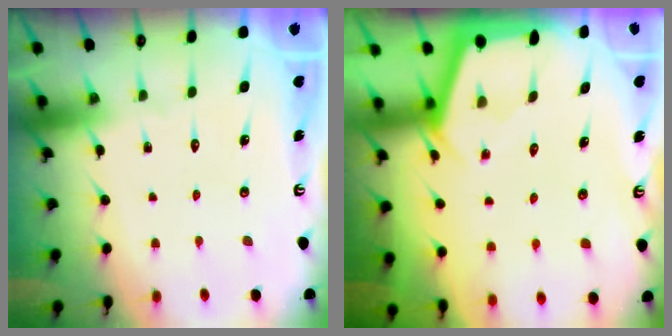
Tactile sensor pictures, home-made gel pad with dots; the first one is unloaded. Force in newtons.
{"total": 2.1, "press": 2.1, "slide": 0.4}